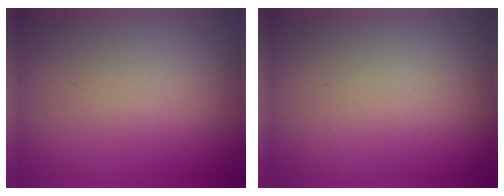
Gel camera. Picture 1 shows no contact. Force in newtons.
{"total": 0.0}